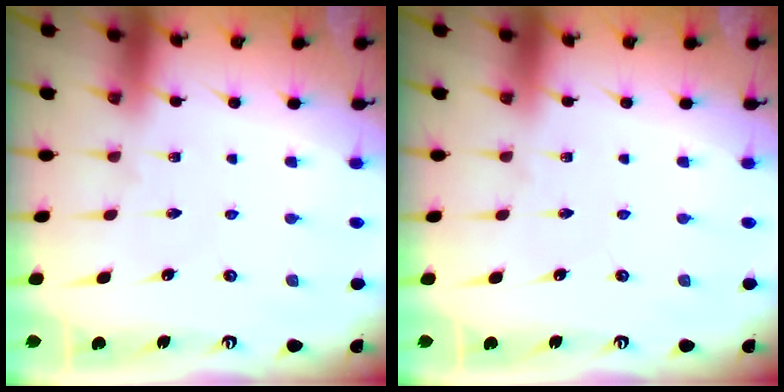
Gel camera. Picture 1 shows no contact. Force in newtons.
{"total": 0.0}